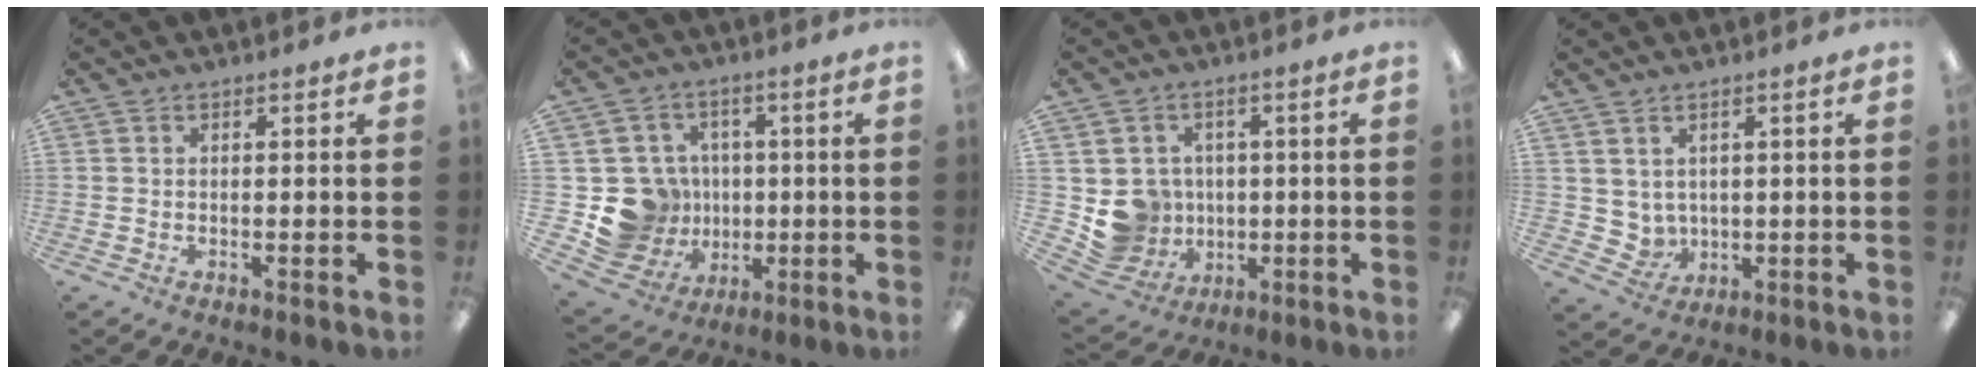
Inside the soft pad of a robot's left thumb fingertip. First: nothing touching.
{"total": 13.7, "force": [-0.8, 13.2, 3.8], "torque": [-0.099, 0.008, 0.005]}
{"total": 7.8, "force": [0.6, 7.8, 0.8], "torque": [-0.041, -0.004, 0.024]}
{"total": 3.9, "force": [2.6, 3.0, 0.4], "torque": [-0.022, -0.012, 0.052]}